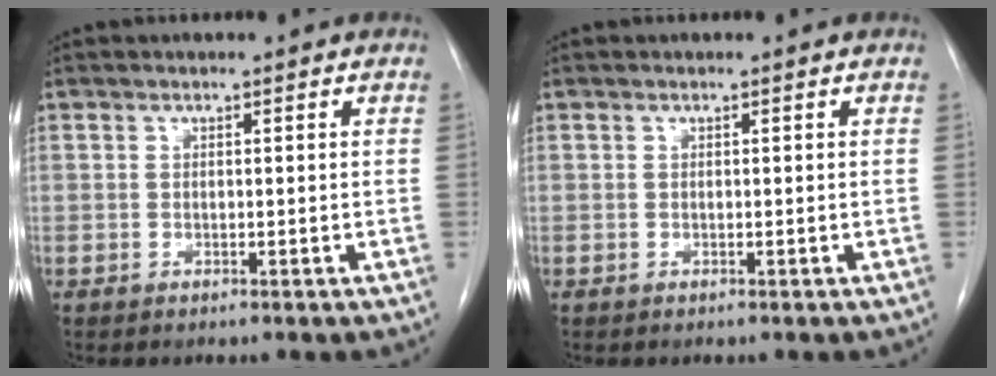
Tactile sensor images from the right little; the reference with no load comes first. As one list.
[{"total": 0.0}]